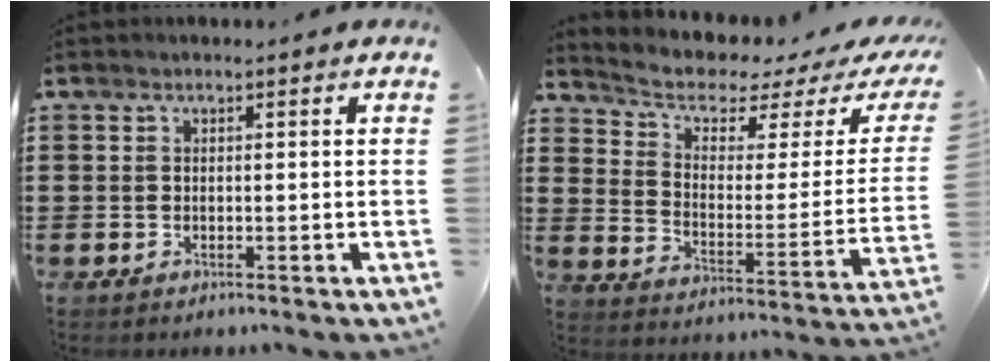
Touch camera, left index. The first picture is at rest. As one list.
[{"total": 4.1, "force": [3.3, 1.5, 1.9], "torque": [-0.060, -0.027, 0.050]}]